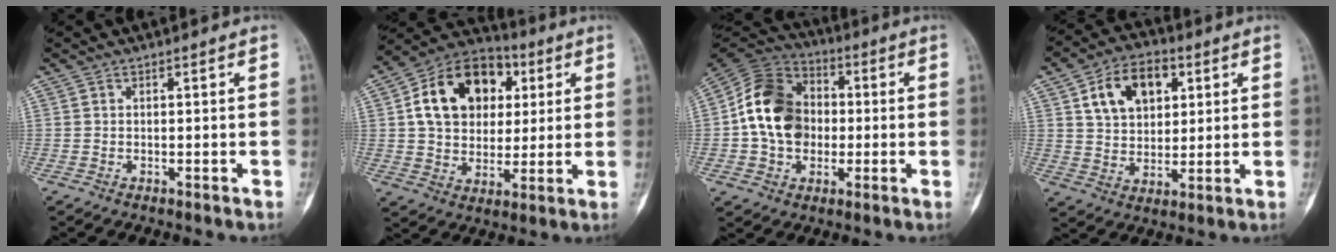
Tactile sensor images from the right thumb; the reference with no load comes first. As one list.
[{"total": 18.4, "force": [4.6, 13.6, 11.5], "torque": [-0.162, 0.009, 0.074]}, {"total": 15.9, "force": [-0.3, 12.5, 9.9], "torque": [-0.147, 0.027, -0.015]}, {"total": 12.6, "force": [4.6, 8.5, 8.1], "torque": [-0.101, -0.005, 0.079]}]